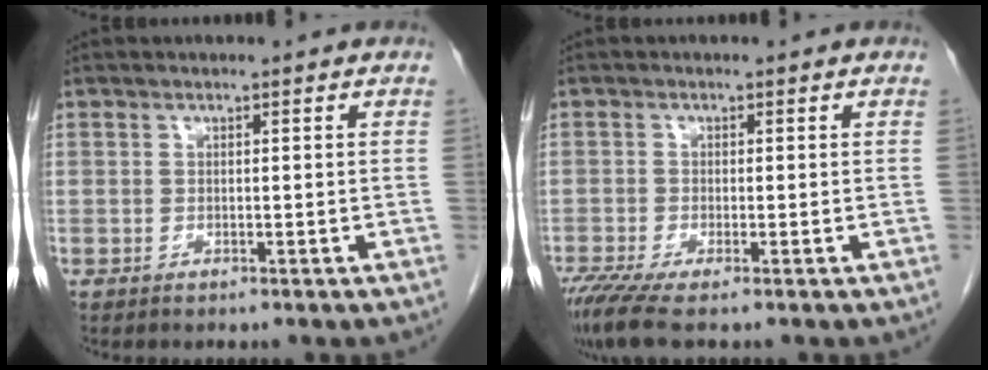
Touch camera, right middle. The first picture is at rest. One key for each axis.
{"total": 4.2, "fx": -2.8, "fy": 0.5, "fz": 3.1, "tx": -0.060, "ty": -0.013, "tz": -0.054}